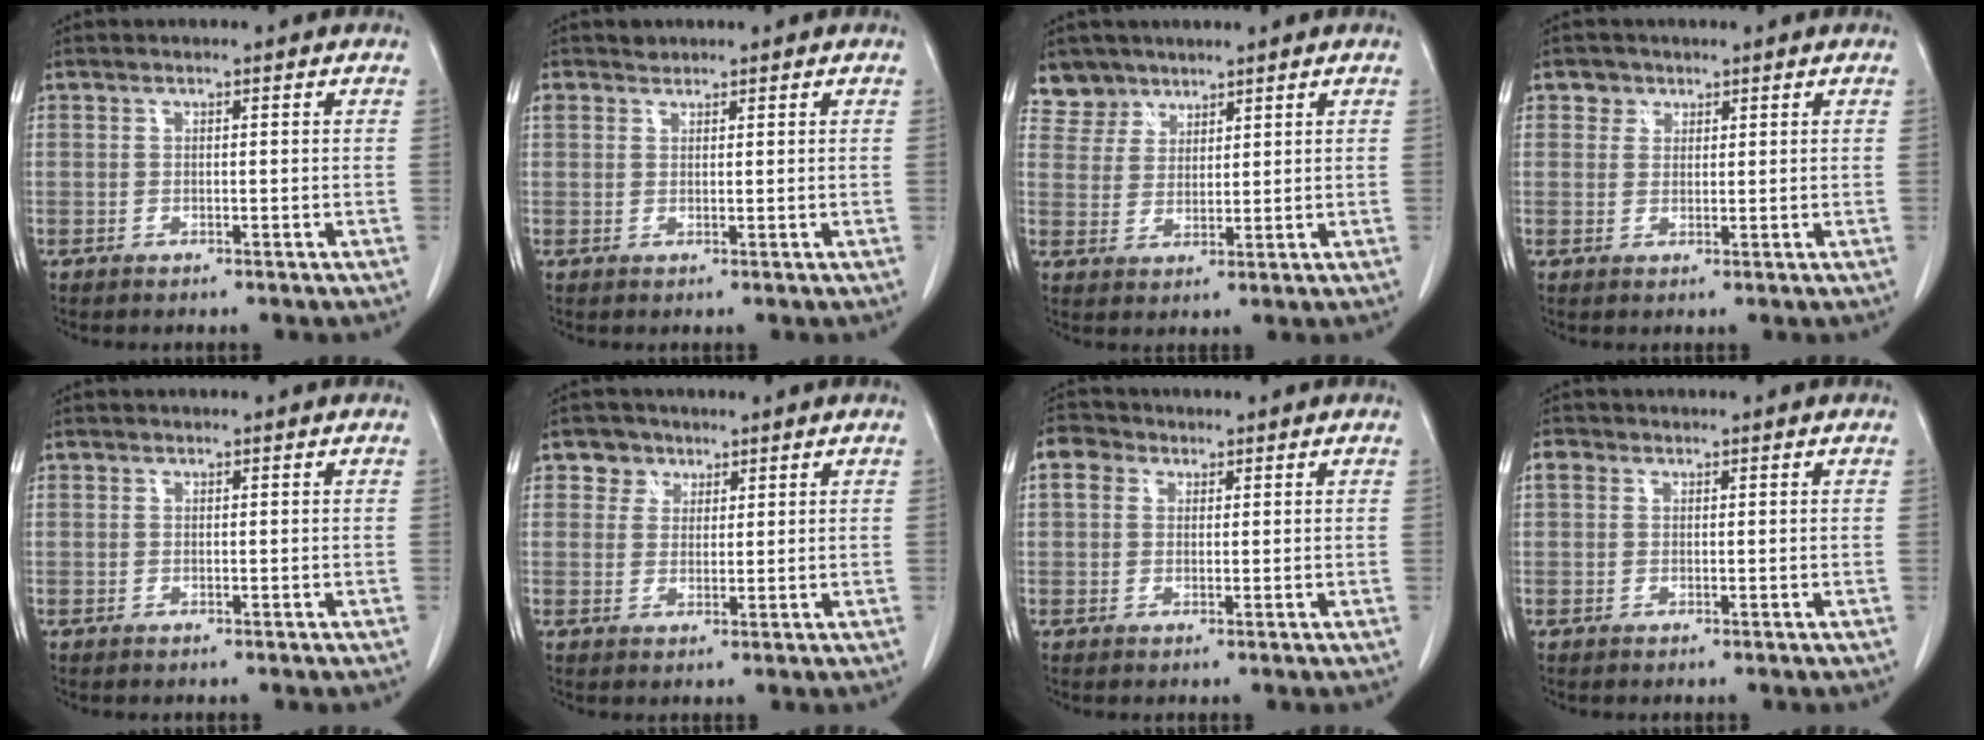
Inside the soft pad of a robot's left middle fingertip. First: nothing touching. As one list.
[{"total": 1.5, "force": [1.2, 0.8, -0.1], "torque": [-0.001, 0.011, 0.021]}, {"total": 4.5, "force": [3.6, 2.6, -0.5], "torque": [0.019, 0.001, 0.069]}, {"total": 1.9, "force": [1.1, 1.5, 0.2], "torque": [0.005, 0.000, 0.013]}, {"total": 0.0}, {"total": 3.2, "force": [1.9, 2.5, 0.3], "torque": [-0.003, 0.004, 0.027]}, {"total": 3.4, "force": [1.4, 2.8, 1.4], "torque": [-0.031, 0.017, 0.026]}, {"total": 1.5, "force": [0.6, 1.2, 0.5], "torque": [-0.009, 0.011, 0.008]}]